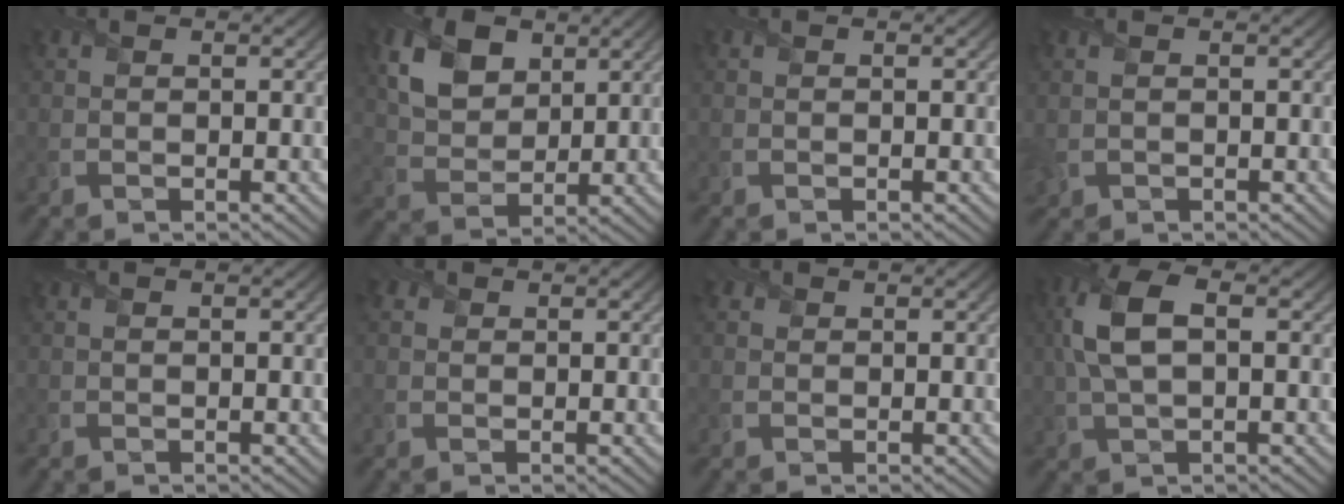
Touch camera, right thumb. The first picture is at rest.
{"total": 7.7, "force": [3.6, 5.1, 4.6], "torque": [-0.120, 0.002, 0.064]}
{"total": 0.0}
{"total": 1.4, "force": [-0.1, 1.1, 0.8], "torque": [-0.025, -0.006, 0.001]}
{"total": 0.0}
{"total": 1.3, "force": [0.6, 1.1, 0.3], "torque": [-0.004, 0.000, 0.007]}
{"total": 1.0, "force": [0.5, 0.8, 0.1], "torque": [0.002, -0.002, 0.006]}
{"total": 7.5, "force": [1.1, 3.6, 6.5], "torque": [-0.160, 0.015, 0.016]}